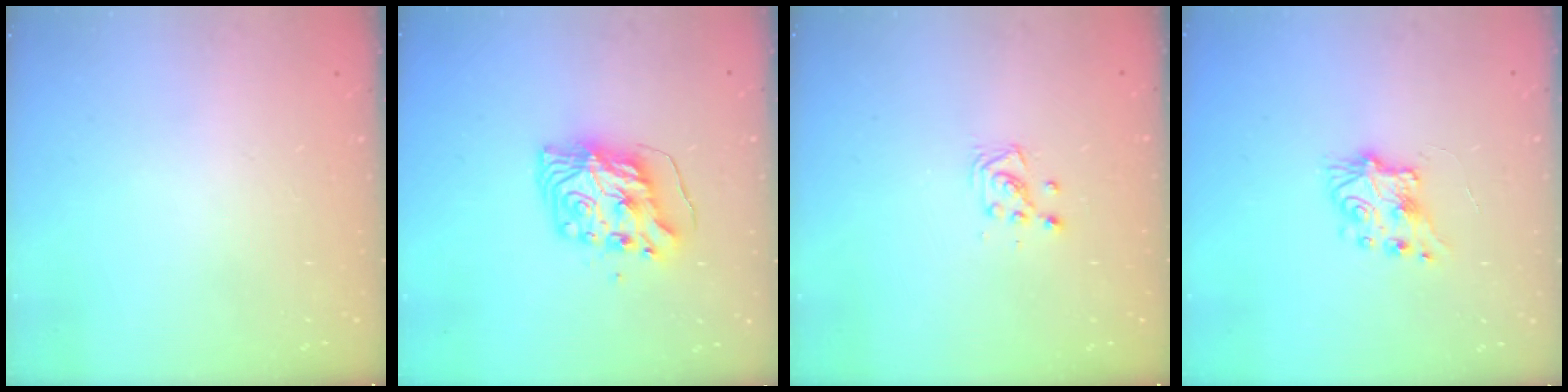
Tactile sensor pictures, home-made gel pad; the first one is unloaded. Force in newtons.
{"total": 8.3, "press": 8.3, "slide": 0.9}
{"total": 3.6, "press": 3.6, "slide": 0.2}
{"total": 7.8, "press": 7.8, "slide": 0.3}